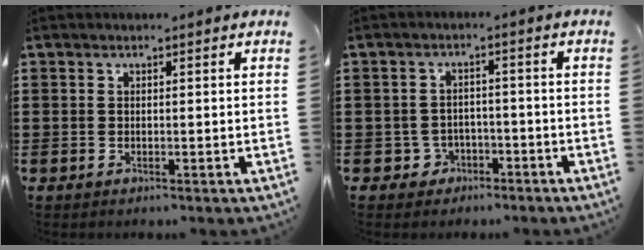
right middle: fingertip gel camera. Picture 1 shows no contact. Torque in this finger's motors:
{"motor_torque": [-0.05, -0.14, 0.05, -0.02]}